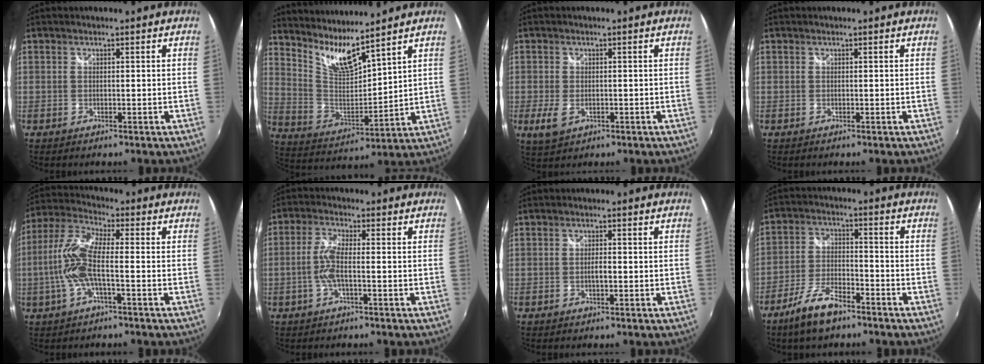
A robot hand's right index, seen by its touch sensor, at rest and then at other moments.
{"total": 9.5, "force": [8.3, 0.4, 4.6], "torque": [-0.086, -0.024, 0.165]}
{"total": 4.1, "force": [-1.4, 2.5, 3.0], "torque": [-0.066, -0.011, -0.022]}
{"total": 0.0}
{"total": 10.9, "force": [-2.2, 2.5, 10.3], "torque": [-0.226, 0.004, -0.045]}
{"total": 5.1, "force": [-1.3, 0.9, 4.9], "torque": [-0.107, 0.004, -0.025]}
{"total": 1.5, "force": [-0.4, 0.5, 1.4], "torque": [-0.024, 0.000, -0.008]}
{"total": 9.3, "force": [-6.7, 3.3, 5.6], "torque": [-0.125, -0.003, -0.124]}